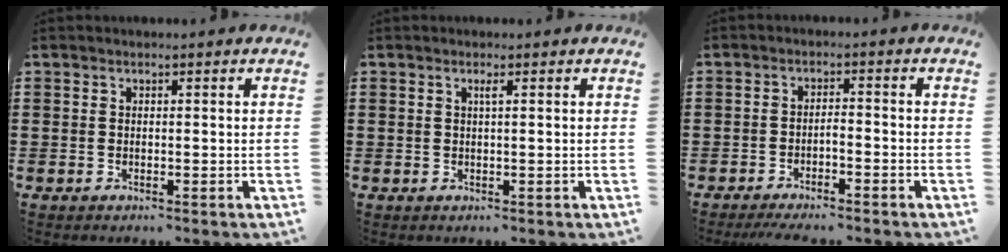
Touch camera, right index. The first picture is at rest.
{"total": 0.9, "force": [0.3, -0.1, 0.9], "torque": [-0.016, -0.003, 0.005]}
{"total": 2.2, "force": [-2.0, 0.0, 1.0], "torque": [-0.020, -0.001, -0.039]}